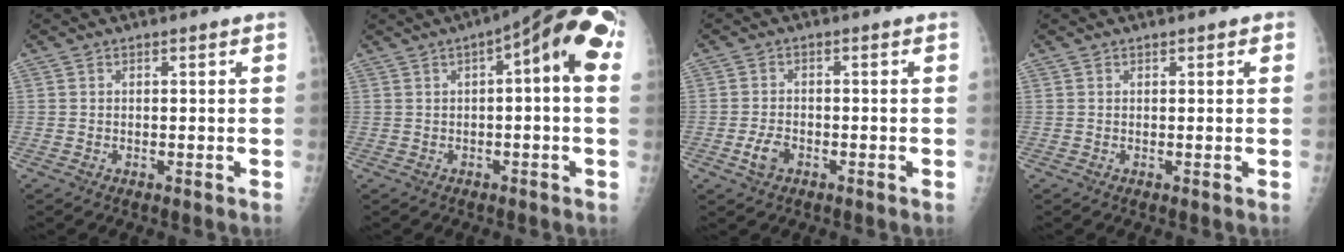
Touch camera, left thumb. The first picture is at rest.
{"total": 12.1, "force": [2.4, 3.4, 11.4], "torque": [-0.143, 0.040, 0.021]}
{"total": 3.4, "force": [-1.6, 2.2, 2.1], "torque": [-0.040, 0.011, -0.028]}
{"total": 1.2, "force": [0.6, 0.5, 0.9], "torque": [-0.008, 0.001, 0.006]}